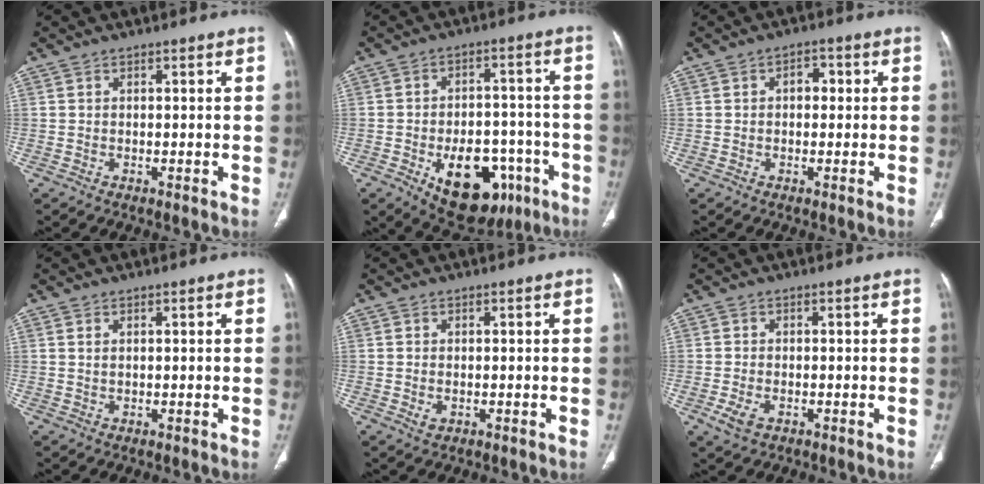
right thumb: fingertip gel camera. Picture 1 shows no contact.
{"total": 17.6, "force": [-7.6, 10.6, 11.9], "torque": [-0.133, 0.035, -0.093]}
{"total": 2.9, "force": [0.4, 2.0, 2.1], "torque": [-0.021, 0.011, 0.001]}
{"total": 0.8, "force": [0.4, 0.3, 0.5], "torque": [-0.012, 0.002, 0.011]}
{"total": 1.7, "force": [-0.3, 1.1, 1.2], "torque": [-0.024, -0.001, -0.001]}
{"total": 3.3, "force": [-1.3, 1.9, 2.4], "torque": [-0.054, -0.002, -0.020]}